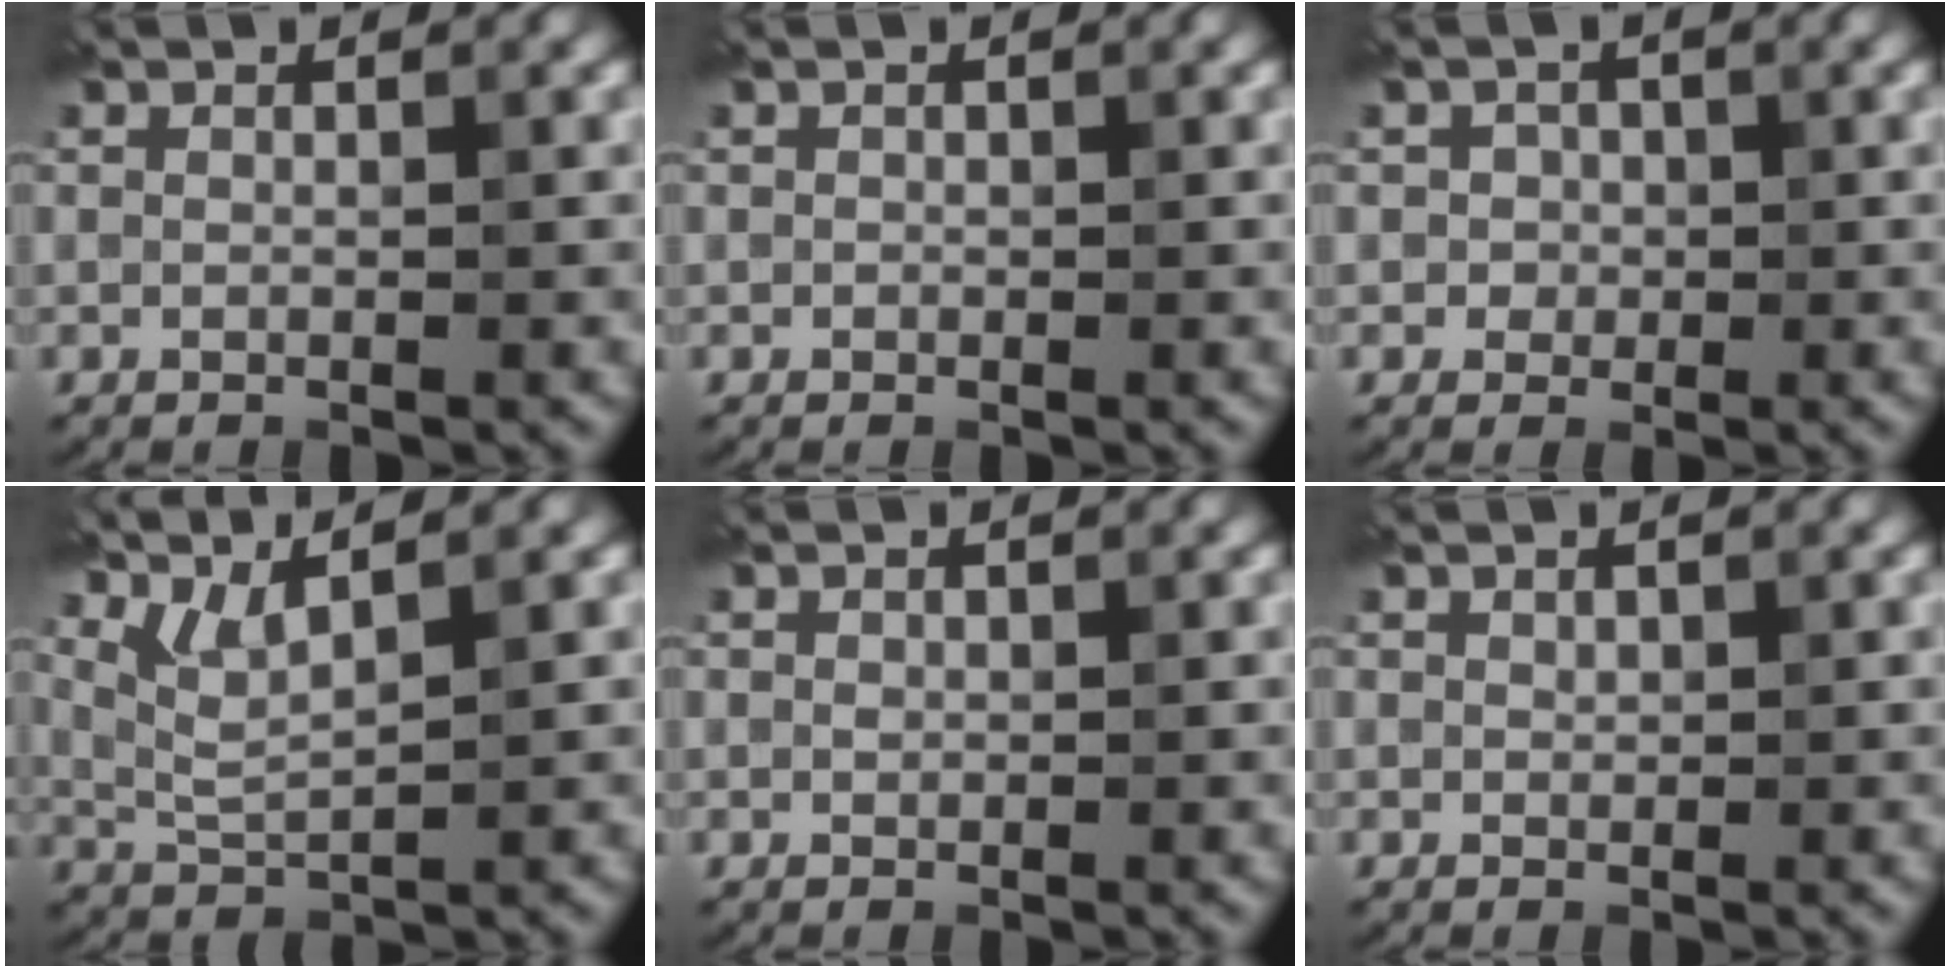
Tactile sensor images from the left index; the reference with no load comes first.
{"total": 0.0}
{"total": 1.3, "force": [0.1, 1.3, -0.1], "torque": [0.015, 0.005, -0.007]}
{"total": 3.0, "force": [2.4, 0.4, 1.8], "torque": [-0.043, 0.005, 0.056]}
{"total": 0.5, "force": [0.3, 0.4, 0.0], "torque": [0.001, 0.004, 0.004]}
{"total": 0.5, "force": [0.4, 0.4, 0.0], "torque": [0.000, 0.005, 0.006]}